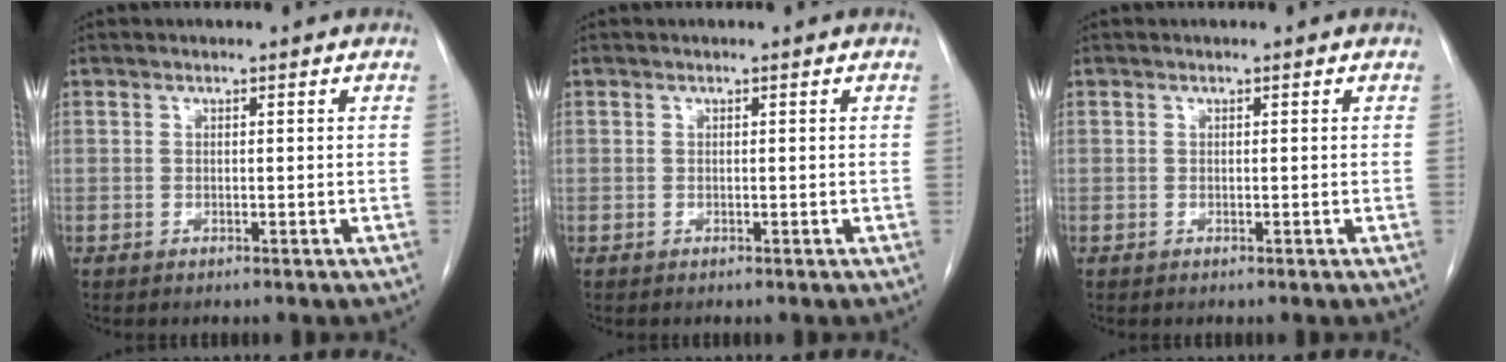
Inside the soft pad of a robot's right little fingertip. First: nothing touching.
{"total": 0.0}
{"total": 0.0}